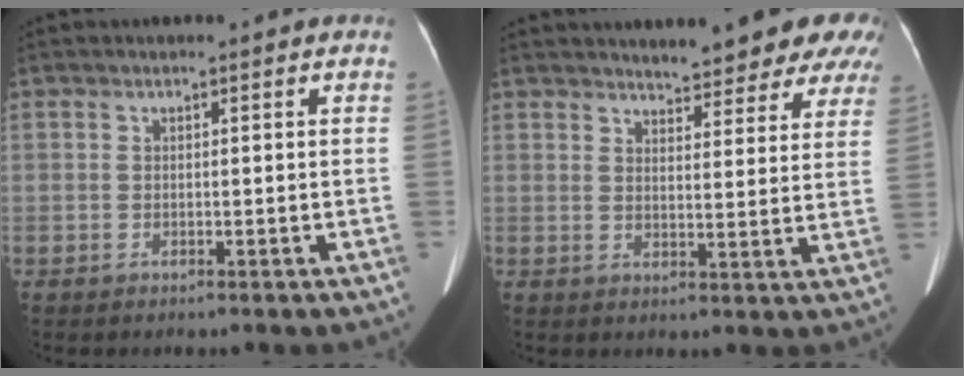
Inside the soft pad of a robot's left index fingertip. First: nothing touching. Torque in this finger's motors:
{"motor_torque": [0.89, -1.25, 0.72, 0.03]}